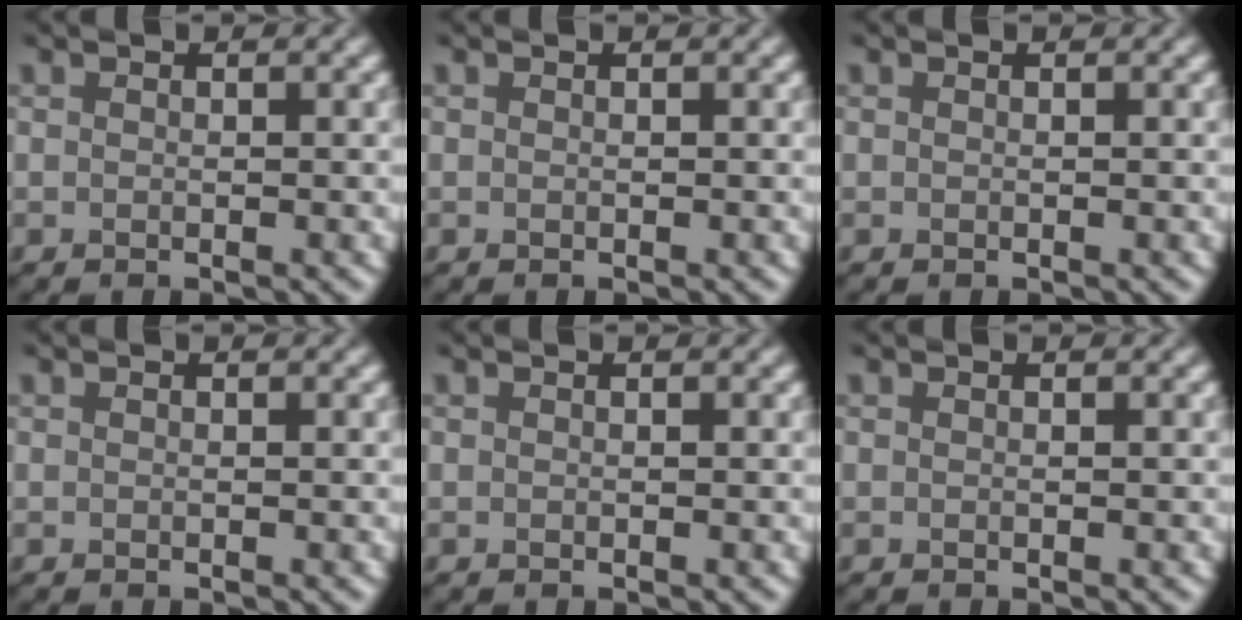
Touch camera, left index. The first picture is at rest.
{"total": 0.0}
{"total": 0.0}
{"total": 0.0}
{"total": 0.0}
{"total": 0.0}